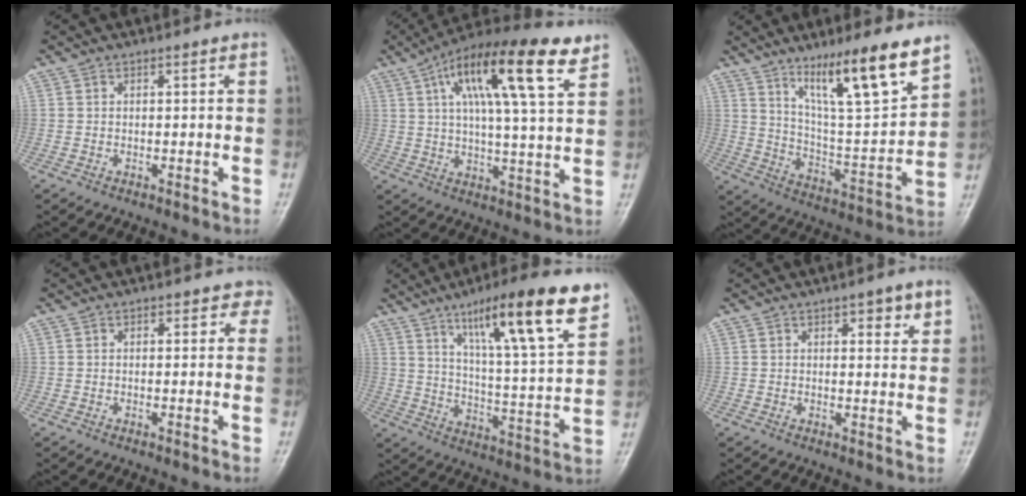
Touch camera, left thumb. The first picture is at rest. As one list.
[{"total": 18.6, "force": [8.8, 4.4, 15.7], "torque": [-0.247, -0.003, 0.139]}, {"total": 16.6, "force": [11.3, 2.1, 12.0], "torque": [-0.181, -0.073, 0.200]}, {"total": 2.8, "force": [1.5, 1.9, 1.4], "torque": [0.017, -0.001, 0.009]}, {"total": 19.6, "force": [11.8, 2.7, 15.5], "torque": [-0.222, -0.051, 0.190]}, {"total": 3.4, "force": [2.1, 0.9, 2.6], "torque": [-0.027, -0.012, 0.027]}]